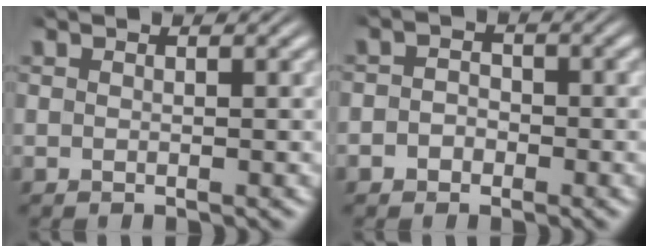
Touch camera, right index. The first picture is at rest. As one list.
[{"total": 2.2, "force": [-1.1, 1.9, 0.4], "torque": [-0.007, -0.003, -0.024]}]